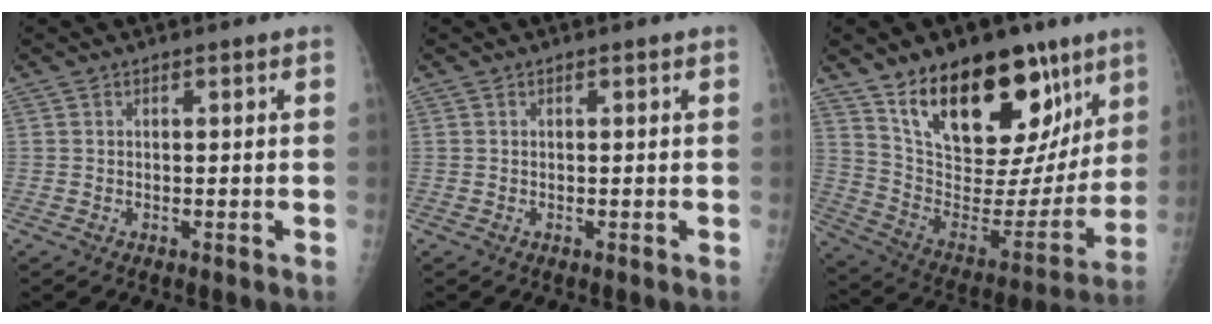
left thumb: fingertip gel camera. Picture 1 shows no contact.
{"total": 0.0}
{"total": 26.4, "force": [15.5, 13.0, 17.0], "torque": [-0.213, -0.055, 0.256]}